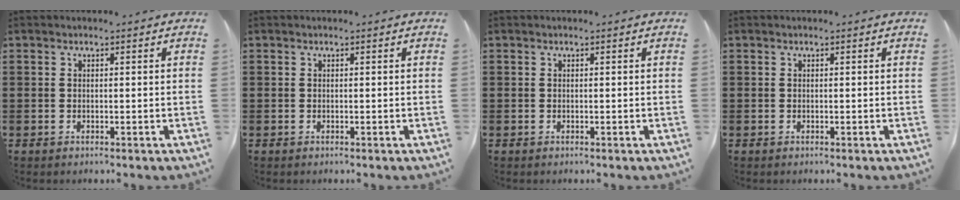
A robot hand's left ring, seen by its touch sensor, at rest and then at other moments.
{"total": 0.0}
{"total": 0.0}
{"total": 0.0}